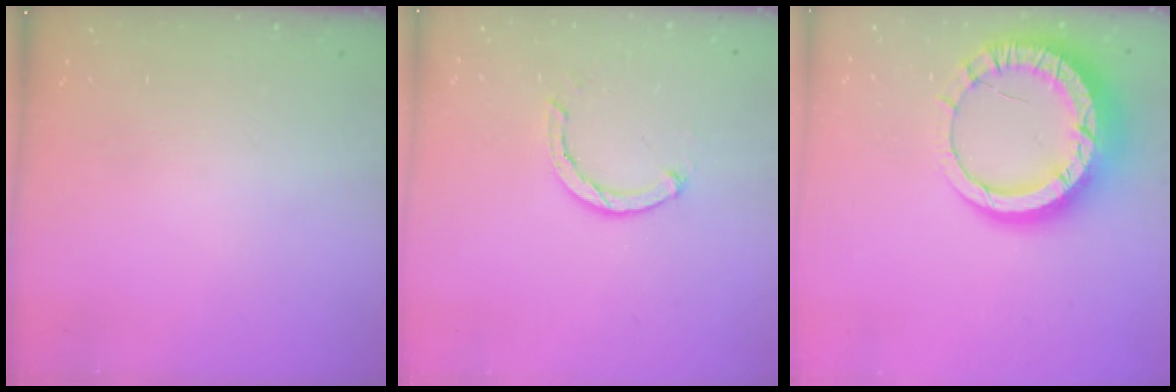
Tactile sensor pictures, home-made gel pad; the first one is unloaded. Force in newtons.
{"total": 2.4, "press": 2.3, "slide": 0.4}
{"total": 16.0, "press": 16.0, "slide": 1.4}